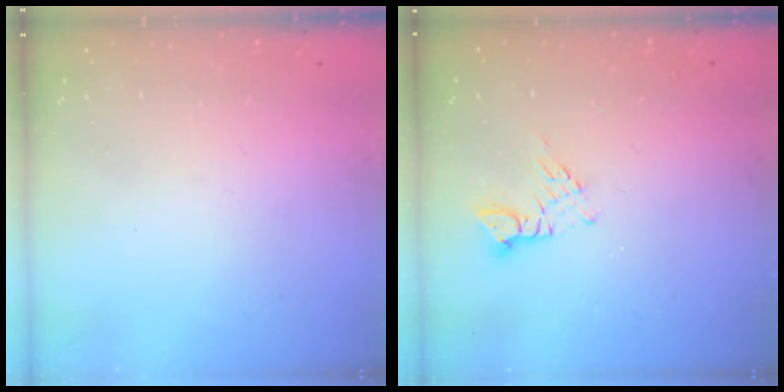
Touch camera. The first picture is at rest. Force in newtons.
{"total": 3.3, "press": 3.2, "slide": 0.4}